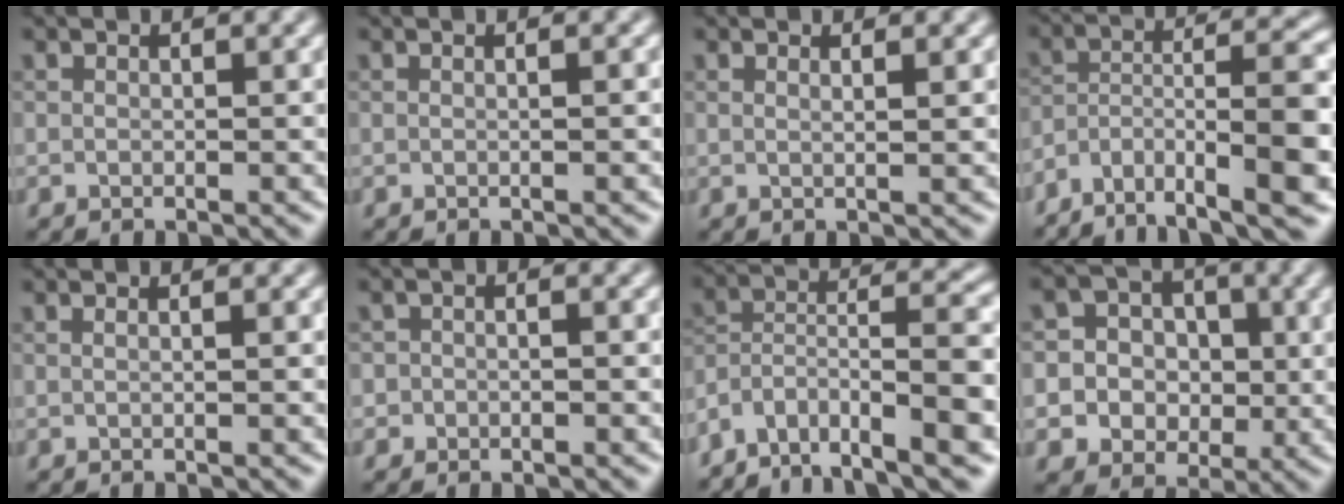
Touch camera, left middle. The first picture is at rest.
{"total": 1.5, "force": [0.0, 0.8, 1.3], "torque": [-0.015, -0.007, -0.015]}
{"total": 1.9, "force": [0.8, 0.9, 1.5], "torque": [-0.016, -0.006, -0.006]}
{"total": 10.2, "force": [-5.4, 3.9, 7.8], "torque": [-0.126, -0.003, -0.100]}
{"total": 1.7, "force": [0.4, 1.0, 1.4], "torque": [-0.010, -0.014, -0.016]}
{"total": 1.6, "force": [-0.4, 1.3, 0.8], "torque": [-0.009, -0.007, -0.016]}
{"total": 10.0, "force": [-6.2, 3.9, 6.9], "torque": [-0.115, 0.002, -0.125]}
{"total": 7.2, "force": [0.5, 6.8, 2.3], "torque": [-0.043, 0.017, -0.002]}